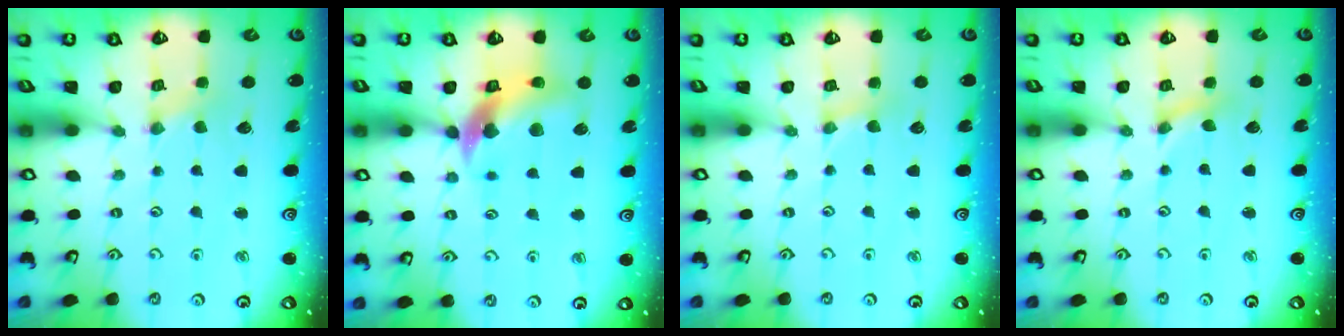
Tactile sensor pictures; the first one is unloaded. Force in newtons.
{"total": 11.4, "press": 11.3, "slide": 1.6}
{"total": 1.6, "press": 1.6, "slide": 0.3}
{"total": 0.0}